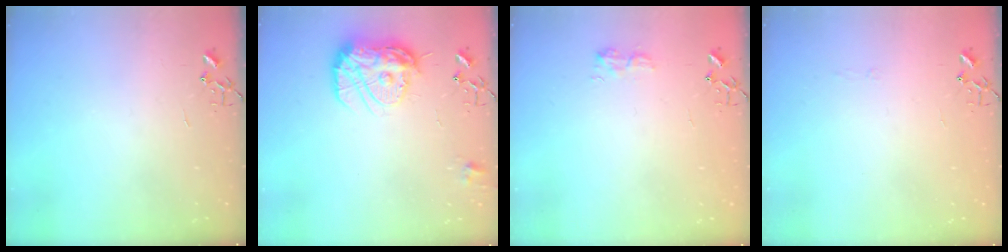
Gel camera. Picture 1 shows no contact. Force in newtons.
{"total": 15.7, "press": 15.7, "slide": 1.4}
{"total": 8.8, "press": 8.7, "slide": 0.4}
{"total": 2.6, "press": 2.6, "slide": 0.5}